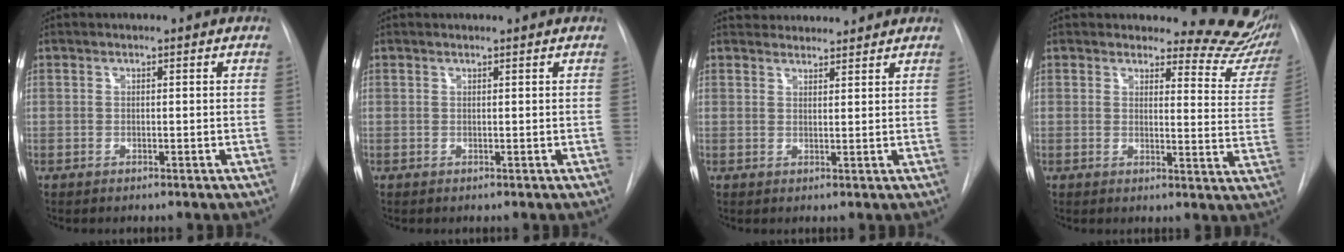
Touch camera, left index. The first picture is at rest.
{"total": 0.0}
{"total": 5.7, "force": [5.6, 1.1, 0.8], "torque": [-0.009, 0.026, 0.073]}
{"total": 12.3, "force": [11.8, 3.1, 1.6], "torque": [0.015, -0.093, 0.096]}